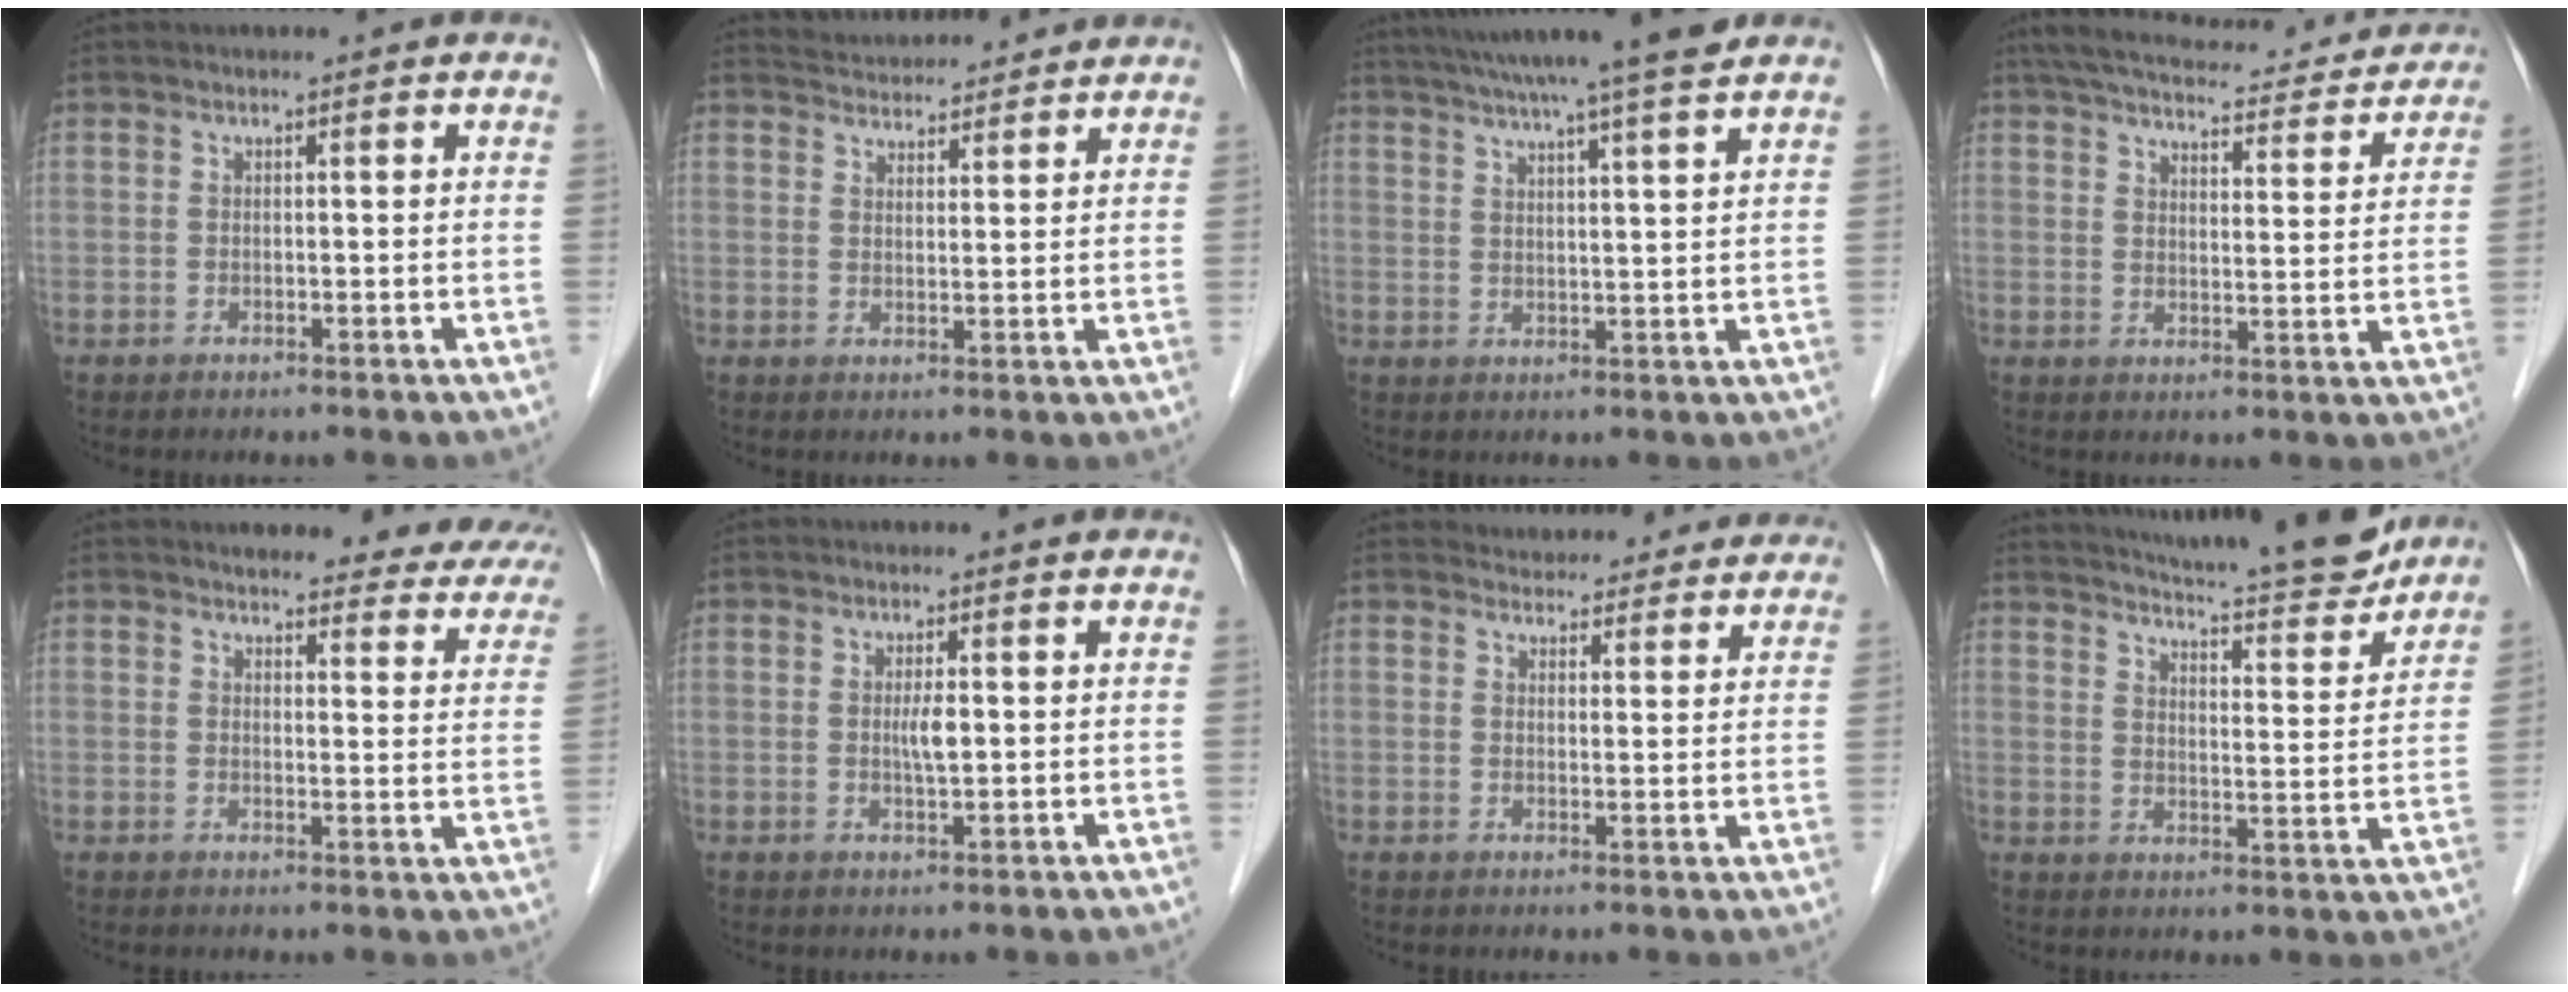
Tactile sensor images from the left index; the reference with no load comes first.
{"total": 8.9, "force": [8.7, 1.6, 1.5], "torque": [-0.024, 0.024, 0.119]}
{"total": 14.3, "force": [12.2, -1.0, 7.3], "torque": [-0.127, 0.011, 0.167]}
{"total": 22.8, "force": [20.5, 4.8, 8.8], "torque": [-0.140, 0.013, 0.261]}
{"total": 18.9, "force": [17.5, 4.7, 5.3], "torque": [-0.034, -0.044, 0.178]}
{"total": 2.1, "force": [0.2, 0.3, 2.1], "torque": [-0.040, -0.002, 0.004]}
{"total": 11.9, "force": [11.2, 3.6, 1.8], "torque": [0.003, 0.011, 0.124]}
{"total": 18.8, "force": [17.2, 2.3, 7.0], "torque": [-0.107, -0.026, 0.226]}